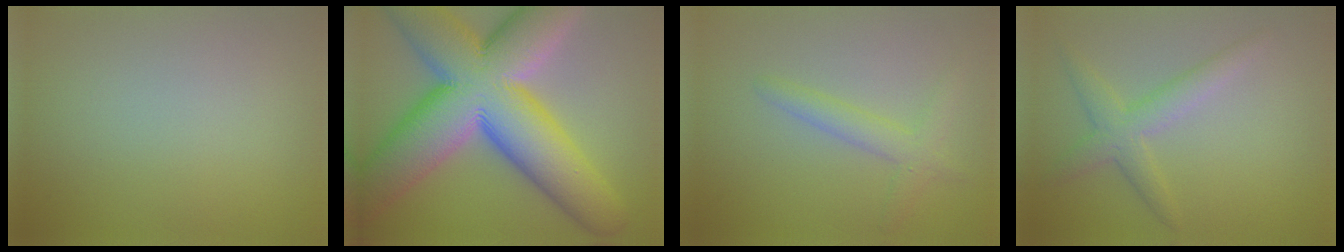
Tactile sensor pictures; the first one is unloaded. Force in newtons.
{"total": 18.1, "press": 18.1, "slide": 0.9}
{"total": 2.4, "press": 2.4, "slide": 0.1}
{"total": 3.0, "press": 3.0, "slide": 0.1}